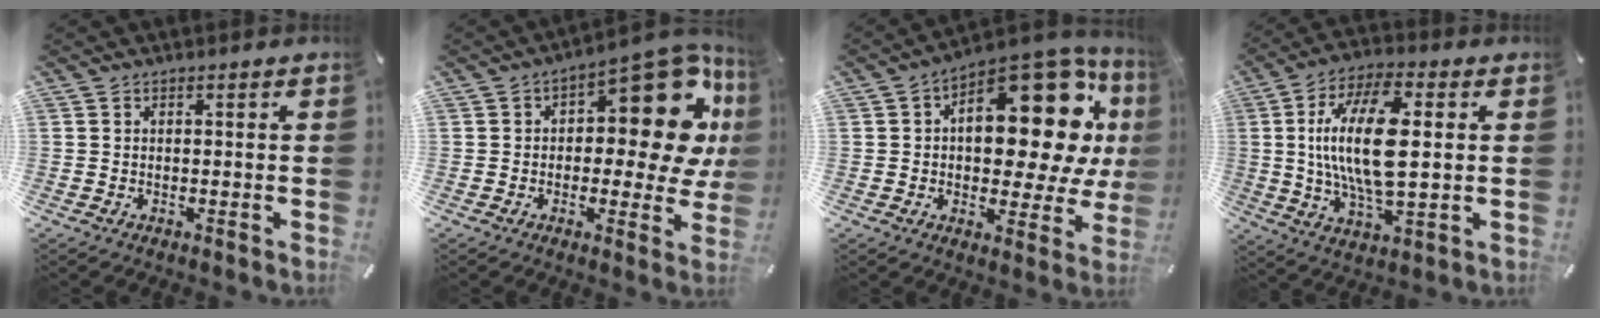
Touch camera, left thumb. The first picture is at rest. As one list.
[{"total": 18.0, "force": [5.8, 9.1, 14.4], "torque": [-0.163, -0.055, 0.089]}, {"total": 22.7, "force": [7.3, 11.0, 18.5], "torque": [-0.237, -0.067, 0.120]}, {"total": 18.5, "force": [2.2, 7.7, 16.8], "torque": [-0.350, -0.007, 0.028]}]